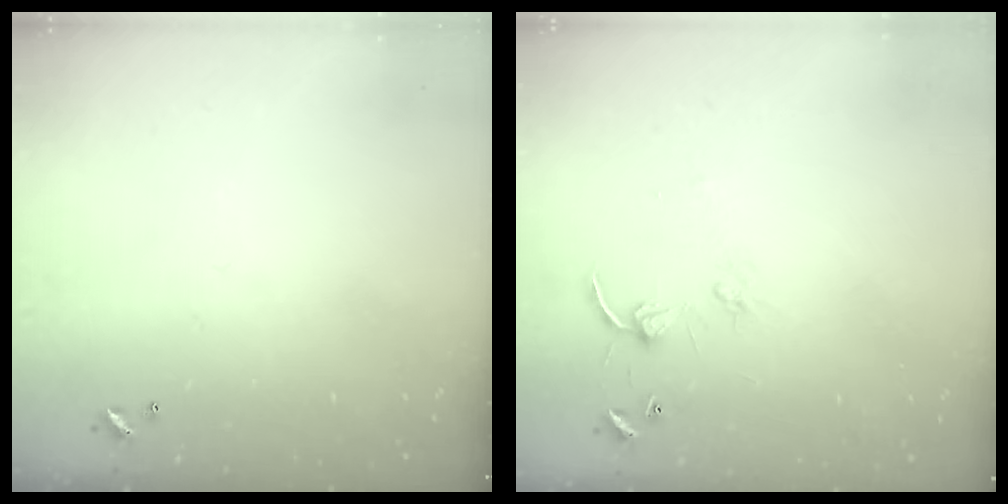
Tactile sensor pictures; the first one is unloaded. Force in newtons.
{"total": 4.6, "press": 4.6, "slide": 0.4}